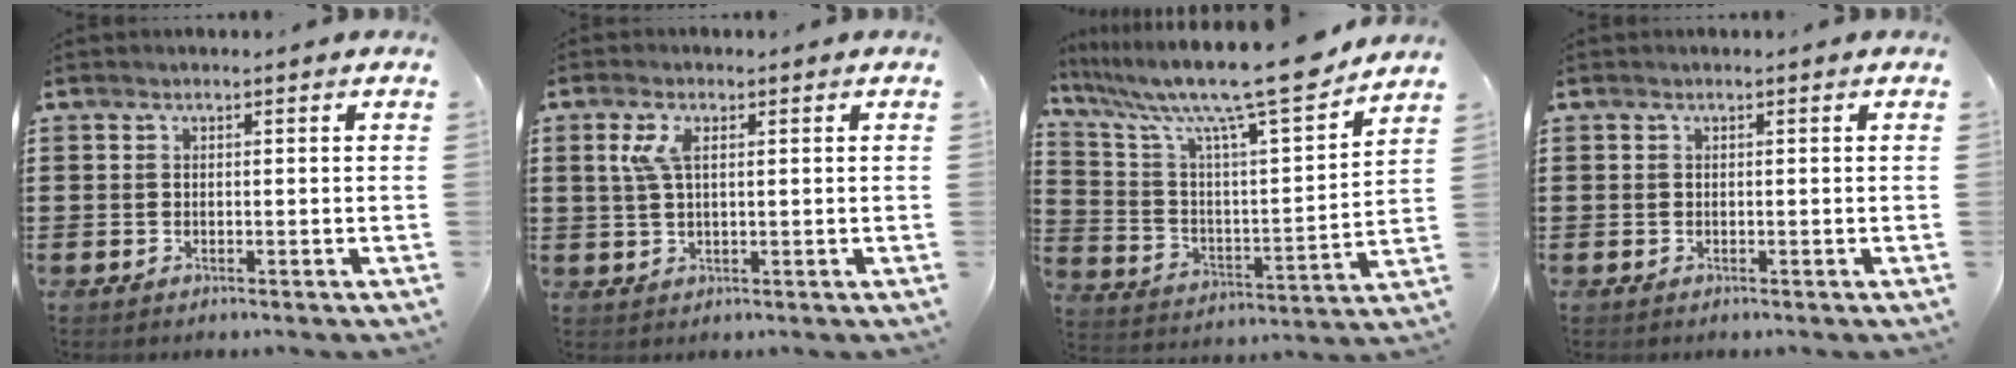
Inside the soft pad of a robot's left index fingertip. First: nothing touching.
{"total": 3.9, "force": [1.2, 1.5, 3.4], "torque": [-0.088, 0.003, 0.014]}
{"total": 13.6, "force": [11.4, 0.7, 7.4], "torque": [-0.169, -0.077, 0.185]}
{"total": 0.0}